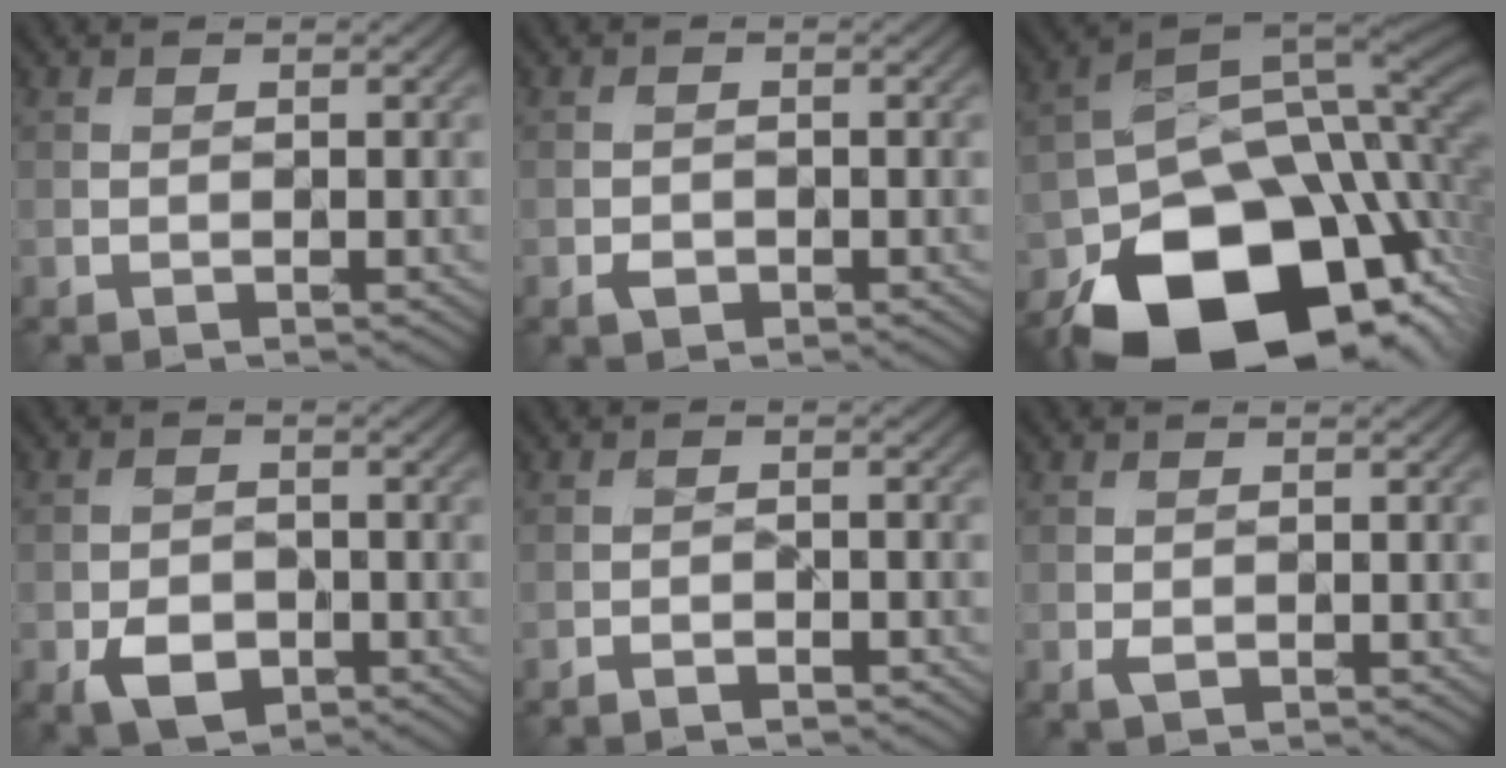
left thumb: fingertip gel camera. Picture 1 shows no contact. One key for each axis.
{"total": 1.0, "fx": -0.5, "fy": 0.7, "fz": 0.4, "tx": -0.005, "ty": 0.000, "tz": -0.013}
{"total": 20.1, "fx": -9.7, "fy": 11.9, "fz": 13.0, "tx": -0.223, "ty": -0.054, "tz": -0.135}
{"total": 4.4, "fx": -2.1, "fy": 2.9, "fz": 2.5, "tx": -0.045, "ty": -0.008, "tz": -0.043}
{"total": 2.0, "fx": -1.8, "fy": 0.4, "fz": 0.8, "tx": -0.012, "ty": 0.003, "tz": -0.033}
{"total": 0.7, "fx": -0.2, "fy": 0.5, "fz": 0.5, "tx": -0.010, "ty": -0.001, "tz": -0.006}